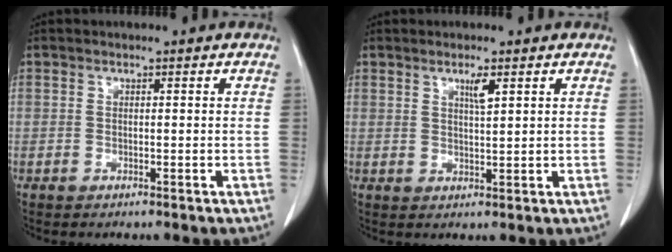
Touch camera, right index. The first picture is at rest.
{"total": 2.4, "force": [1.4, 0.2, 1.9], "torque": [-0.038, -0.003, 0.027]}